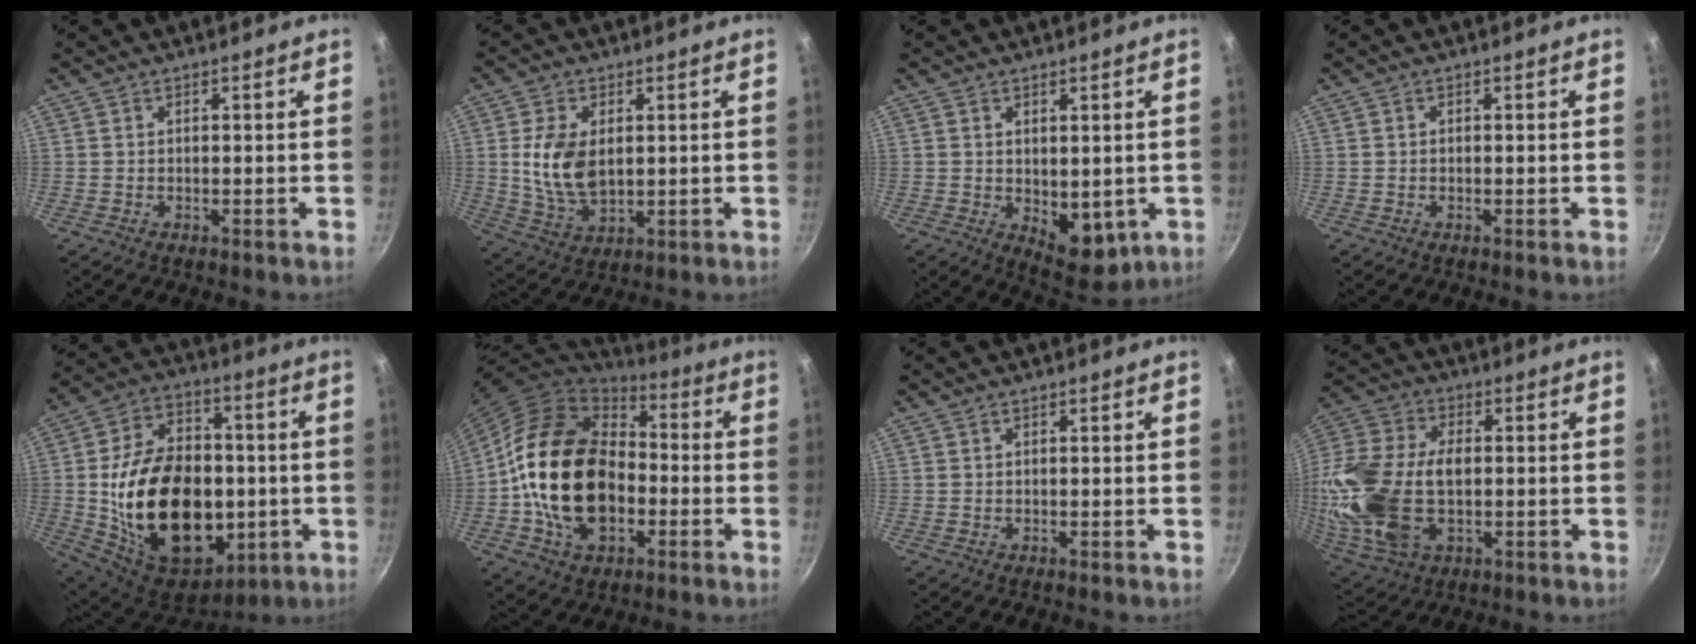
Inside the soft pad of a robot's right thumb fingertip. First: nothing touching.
{"total": 10.5, "force": [1.3, 6.5, 8.1], "torque": [-0.150, -0.015, 0.032]}
{"total": 7.8, "force": [-0.4, 4.8, 6.1], "torque": [-0.060, -0.020, 0.009]}
{"total": 0.0}
{"total": 30.6, "force": [-2.9, 20.2, 22.8], "torque": [-0.359, 0.018, -0.032]}
{"total": 22.6, "force": [-3.2, 15.6, 16.1], "torque": [-0.265, 0.039, -0.056]}
{"total": 0.0}
{"total": 23.4, "force": [-1.1, 14.8, 18.2], "torque": [-0.391, 0.012, -0.016]}